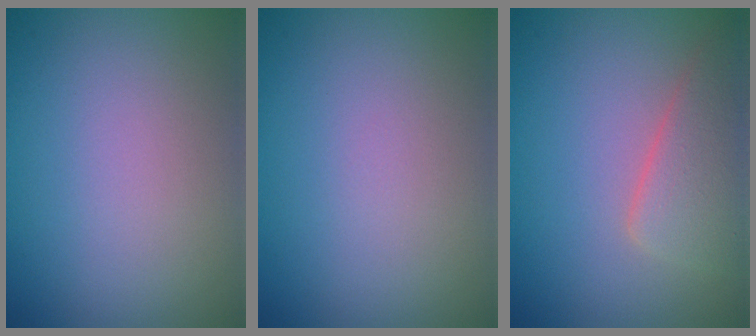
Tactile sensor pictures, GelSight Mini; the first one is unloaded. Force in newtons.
{"total": 0.0}
{"total": 3.9, "press": 3.9, "slide": 0.2}